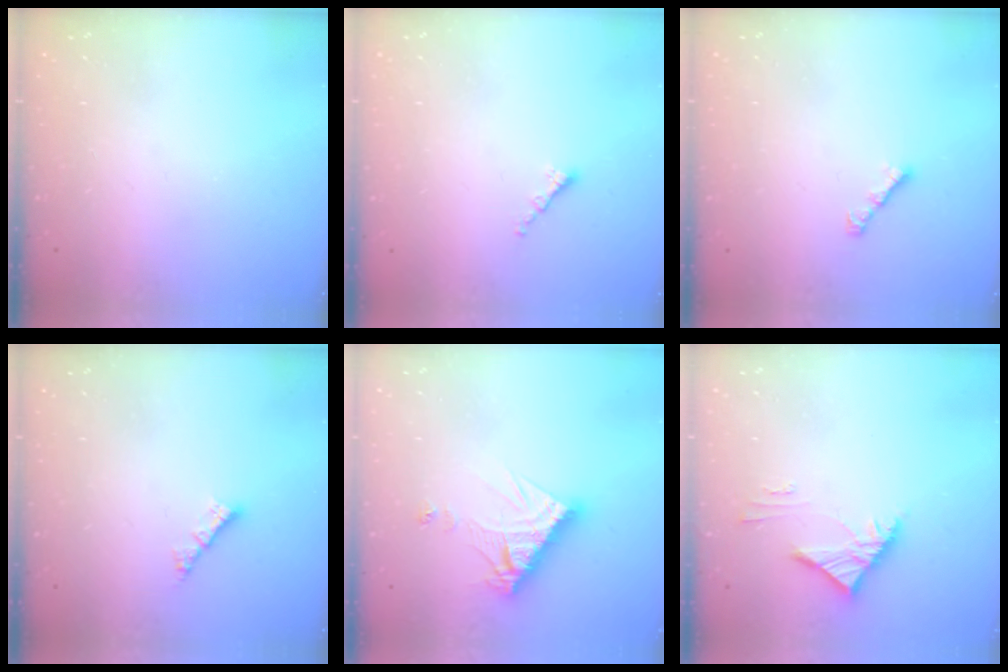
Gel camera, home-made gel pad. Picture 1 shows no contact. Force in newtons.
{"total": 1.3, "press": 1.2, "slide": 0.6}
{"total": 2.6, "press": 2.5, "slide": 0.7}
{"total": 2.4, "press": 2.4, "slide": 0.2}
{"total": 10.5, "press": 10.5, "slide": 0.8}
{"total": 4.0, "press": 3.9, "slide": 0.9}